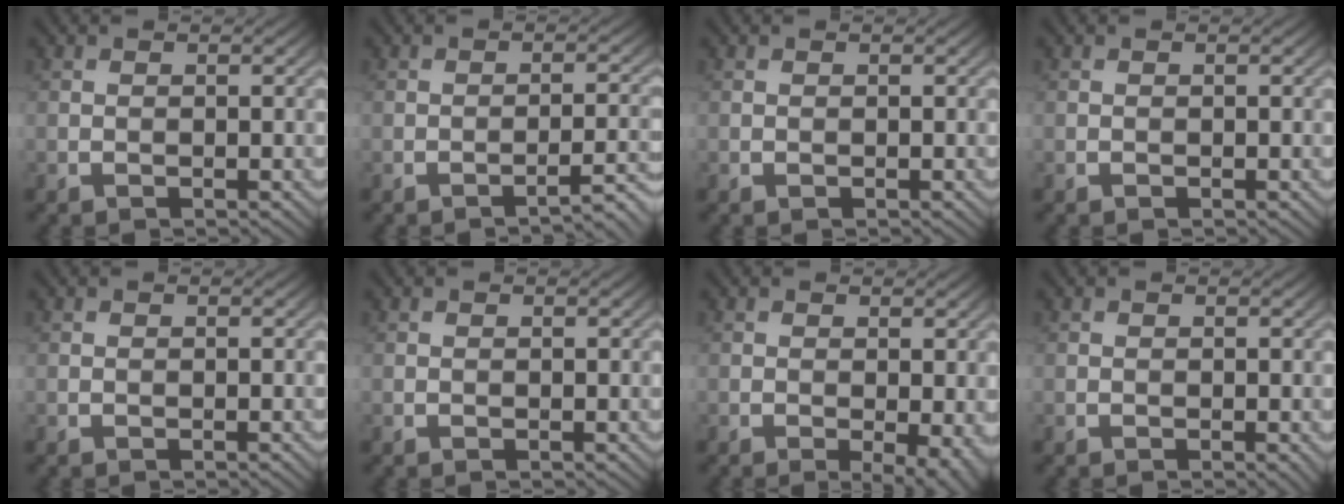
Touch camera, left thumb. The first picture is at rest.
{"total": 2.8, "force": [-2.5, -0.5, 1.1], "torque": [-0.015, 0.011, -0.033]}
{"total": 0.0}
{"total": 0.0}
{"total": 0.0}
{"total": 0.0}
{"total": 3.8, "force": [-0.3, 1.6, 3.4], "torque": [-0.045, -0.001, -0.005]}
{"total": 0.5, "force": [-0.1, 0.2, 0.5], "torque": [-0.004, -0.001, -0.001]}